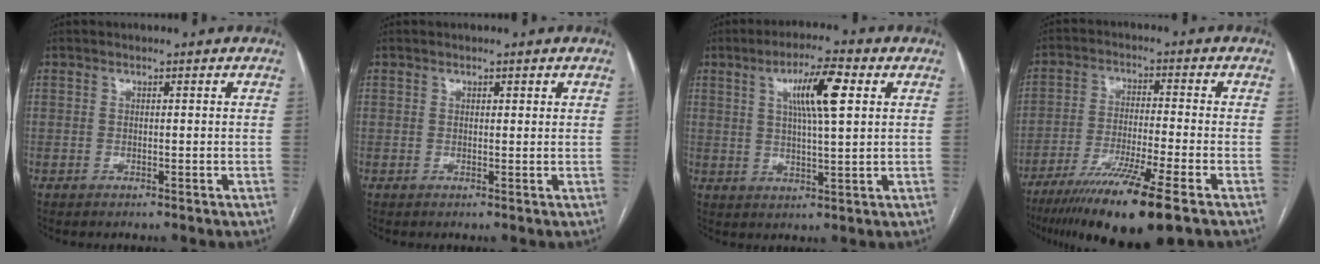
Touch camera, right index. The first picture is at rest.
{"total": 0.8, "force": [0.6, 0.4, 0.4], "torque": [-0.003, 0.001, 0.006]}
{"total": 8.9, "force": [3.0, 1.0, 8.3], "torque": [-0.144, 0.009, 0.050]}
{"total": 14.2, "force": [-9.6, -0.1, 10.5], "torque": [-0.184, -0.040, -0.163]}